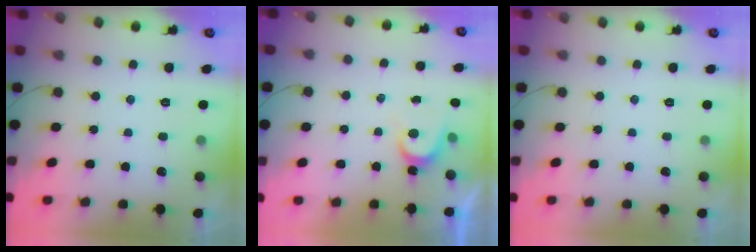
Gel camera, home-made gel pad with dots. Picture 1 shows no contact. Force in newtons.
{"total": 3.7, "press": 3.6, "slide": 0.3}
{"total": 0.0}